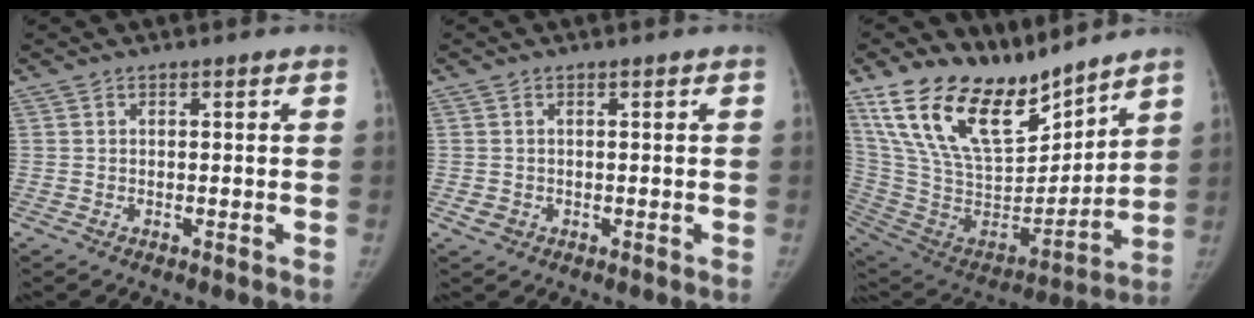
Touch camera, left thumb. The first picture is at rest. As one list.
[{"total": 1.4, "force": [-0.3, 1.2, 0.6], "torque": [-0.008, 0.001, 0.000]}, {"total": 23.1, "force": [17.6, 9.5, 11.6], "torque": [-0.175, -0.090, 0.333]}]